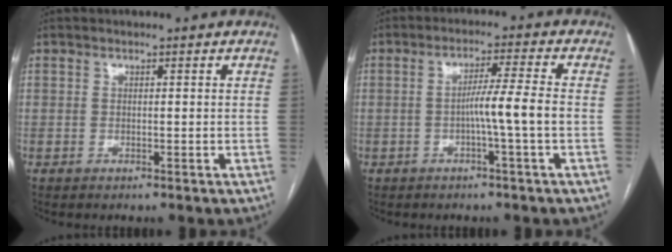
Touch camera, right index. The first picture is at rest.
{"total": 5.6, "force": [-1.3, -1.2, 5.4], "torque": [-0.087, 0.007, -0.022]}